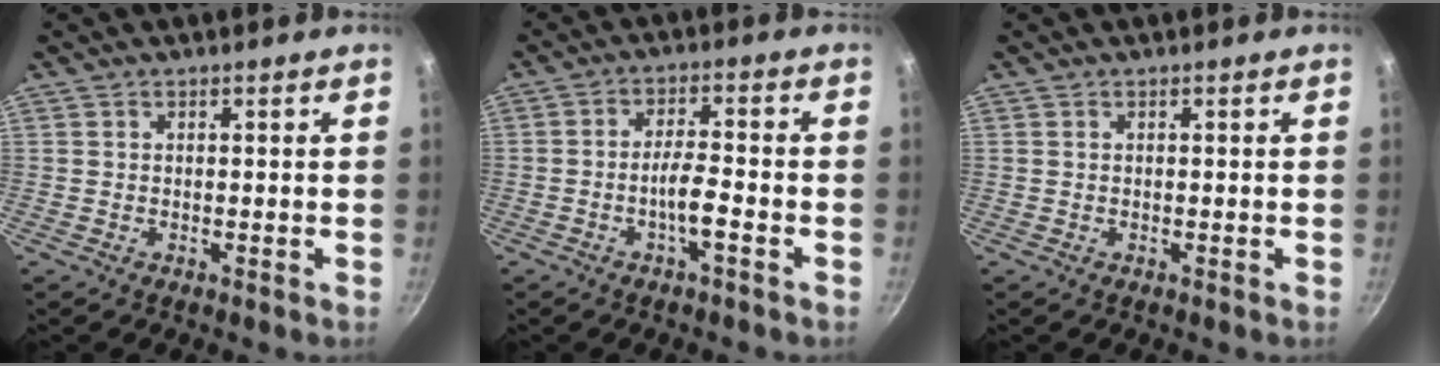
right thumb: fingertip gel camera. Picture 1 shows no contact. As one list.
[{"total": 4.9, "force": [-2.3, 0.9, 4.2], "torque": [-0.080, 0.023, -0.042]}, {"total": 0.0}]